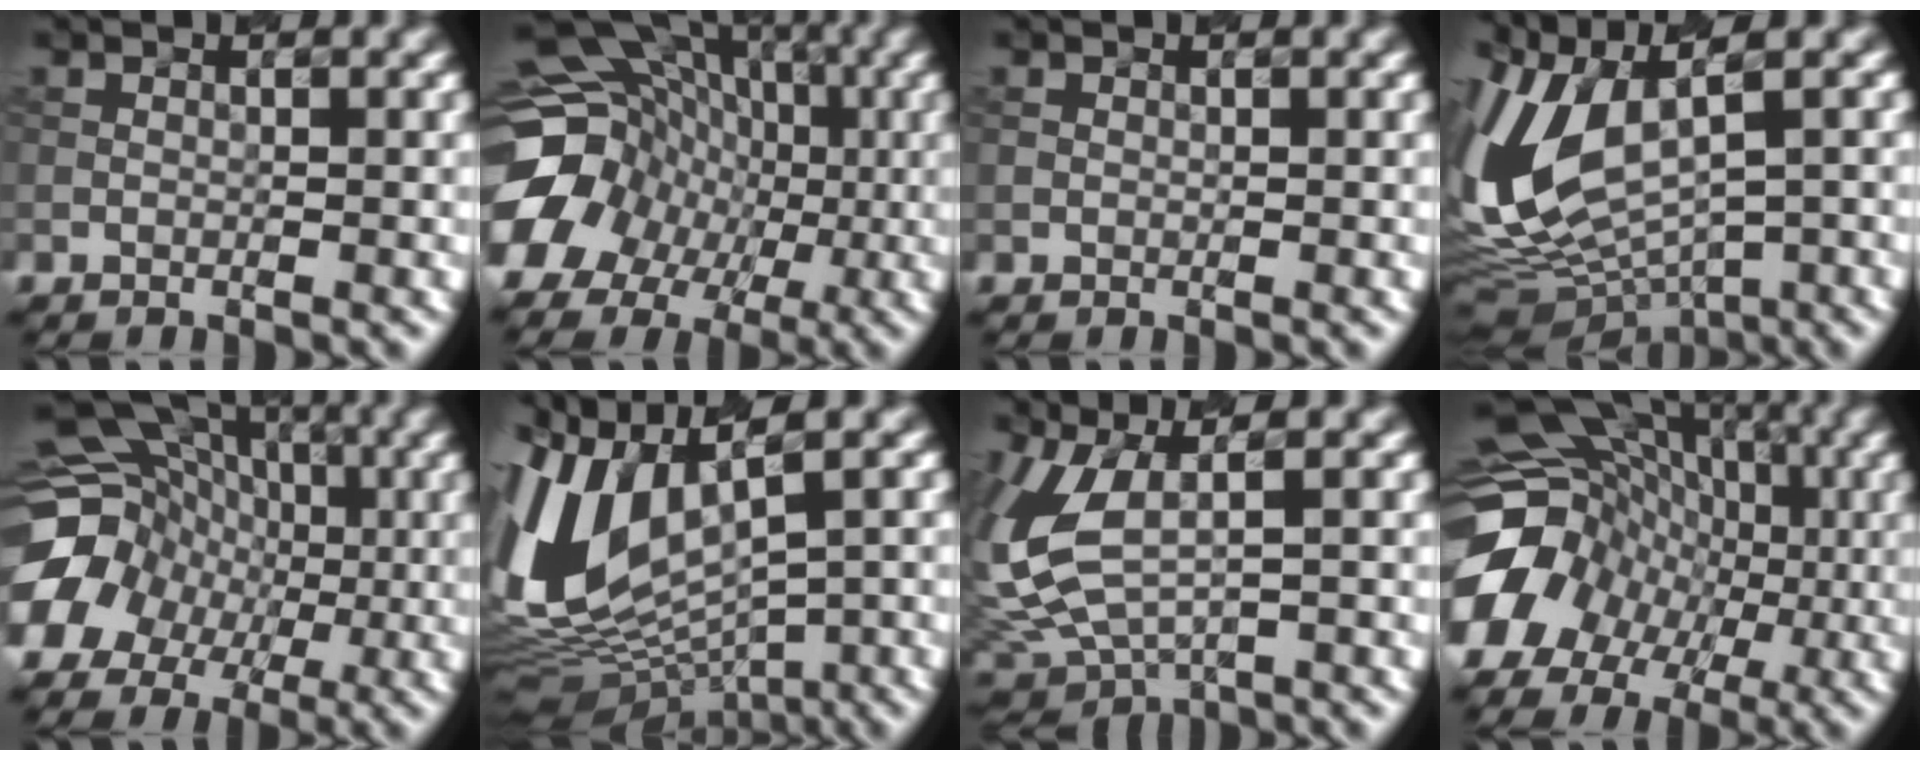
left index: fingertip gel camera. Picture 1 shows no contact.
{"total": 16.7, "force": [-2.2, 13.8, 9.0], "torque": [-0.154, 0.009, -0.046]}
{"total": 0.0}
{"total": 11.8, "force": [0.8, 5.2, 10.5], "torque": [-0.239, -0.002, 0.042]}
{"total": 15.5, "force": [-1.4, 13.8, 6.9], "torque": [-0.151, 0.015, -0.041]}
{"total": 11.7, "force": [0.8, 6.9, 9.4], "torque": [-0.212, -0.006, 0.037]}
{"total": 7.2, "force": [0.7, 3.2, 6.4], "torque": [-0.159, -0.005, 0.022]}
{"total": 14.7, "force": [-3.4, 12.3, 7.4], "torque": [-0.136, -0.003, -0.055]}